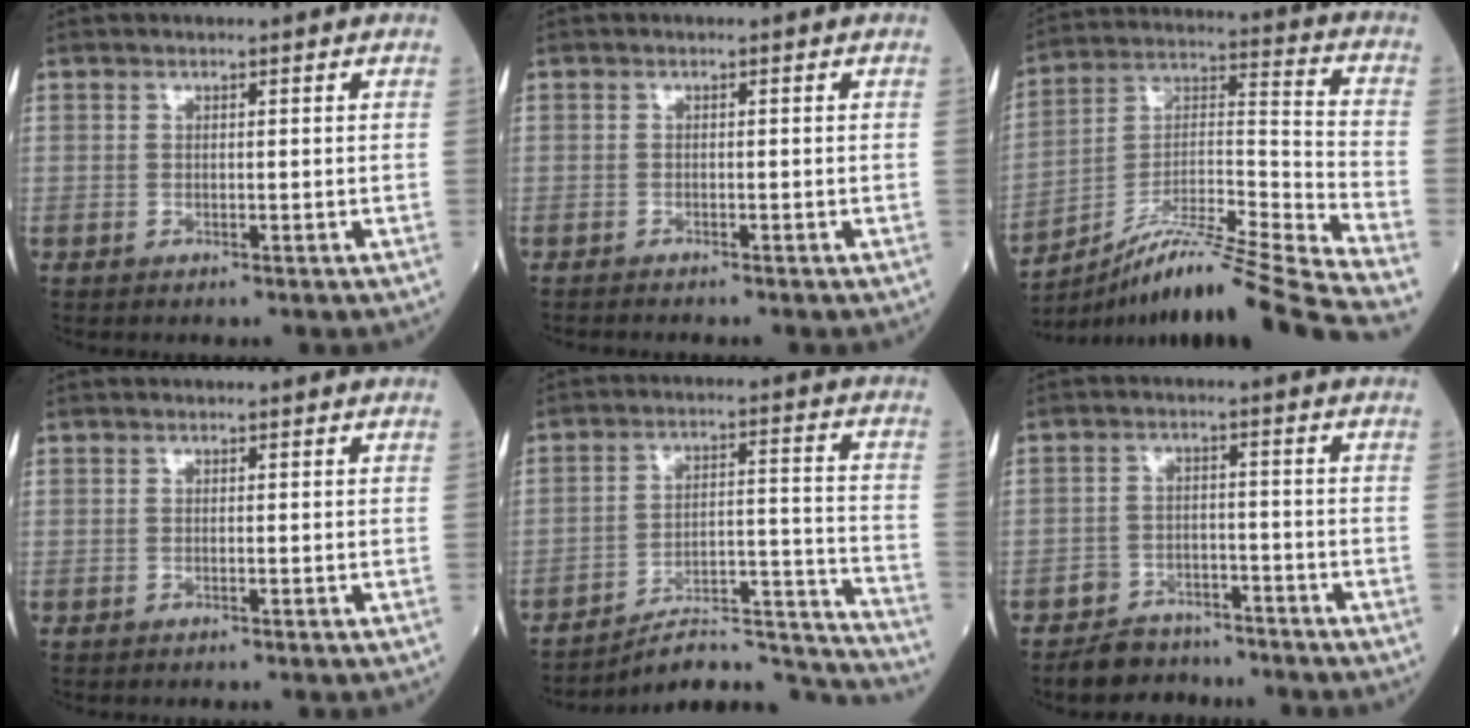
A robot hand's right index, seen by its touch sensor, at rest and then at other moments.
{"total": 1.2, "force": [-1.1, -0.1, 0.4], "torque": [-0.007, -0.001, -0.017]}
{"total": 21.0, "force": [-17.3, -2.4, 11.6], "torque": [-0.182, 0.008, -0.304]}
{"total": 0.0}
{"total": 15.3, "force": [-15.1, -0.3, 2.5], "torque": [-0.014, 0.047, -0.225]}
{"total": 5.8, "force": [-4.9, 3.0, 0.1], "torque": [0.003, 0.010, -0.084]}